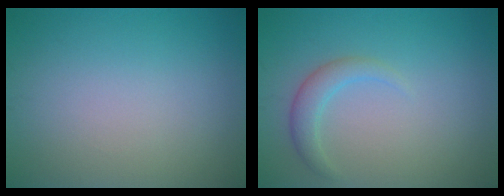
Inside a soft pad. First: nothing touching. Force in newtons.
{"total": 2.0, "press": 2.0, "slide": 0.2}